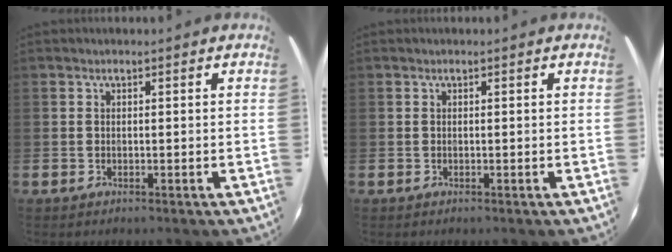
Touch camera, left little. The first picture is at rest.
{"total": 0.0}